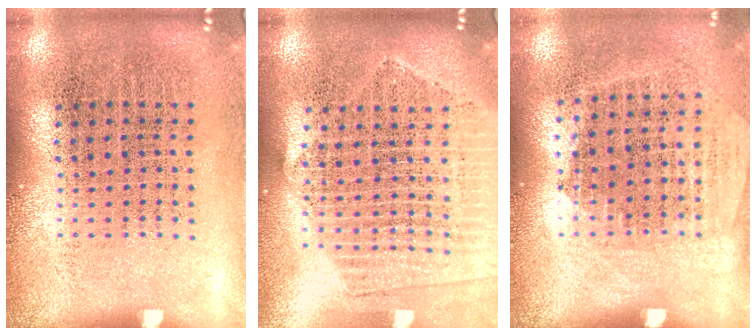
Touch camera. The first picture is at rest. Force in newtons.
{"total": 2.1, "press": 1.9, "slide": 0.8}
{"total": 1.2, "press": 1.1, "slide": 0.6}